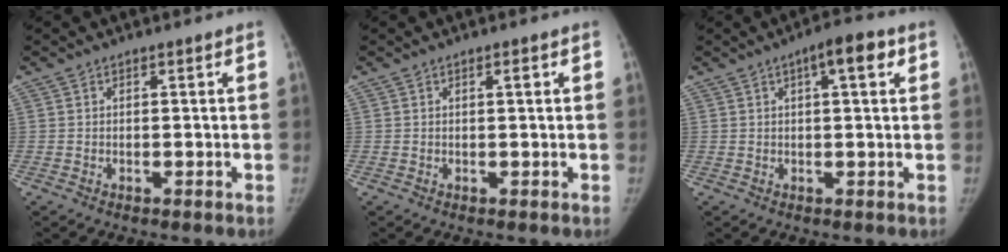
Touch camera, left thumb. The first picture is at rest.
{"total": 0.7, "force": [0.2, 0.1, 0.7], "torque": [-0.011, 0.003, 0.003]}
{"total": 5.8, "force": [2.3, 1.7, 5.1], "torque": [-0.065, 0.010, 0.026]}